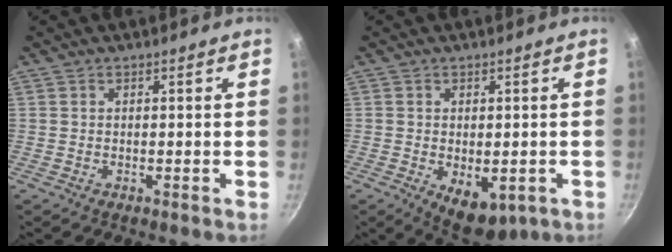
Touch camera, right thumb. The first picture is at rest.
{"total": 7.8, "force": [-2.1, 4.5, 6.0], "torque": [-0.067, -0.005, -0.015]}